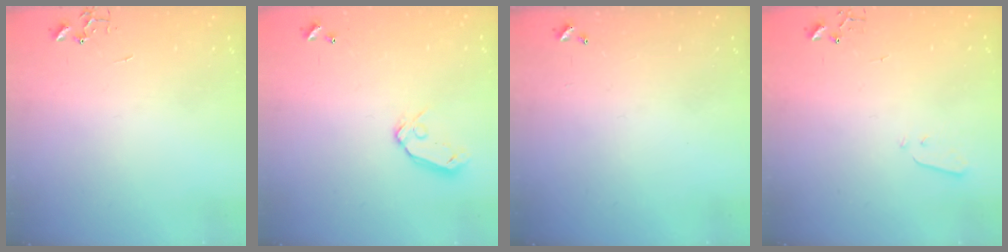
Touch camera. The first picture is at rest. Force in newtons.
{"total": 8.0, "press": 8.0, "slide": 1.0}
{"total": 0.0}
{"total": 2.2, "press": 2.1, "slide": 0.3}